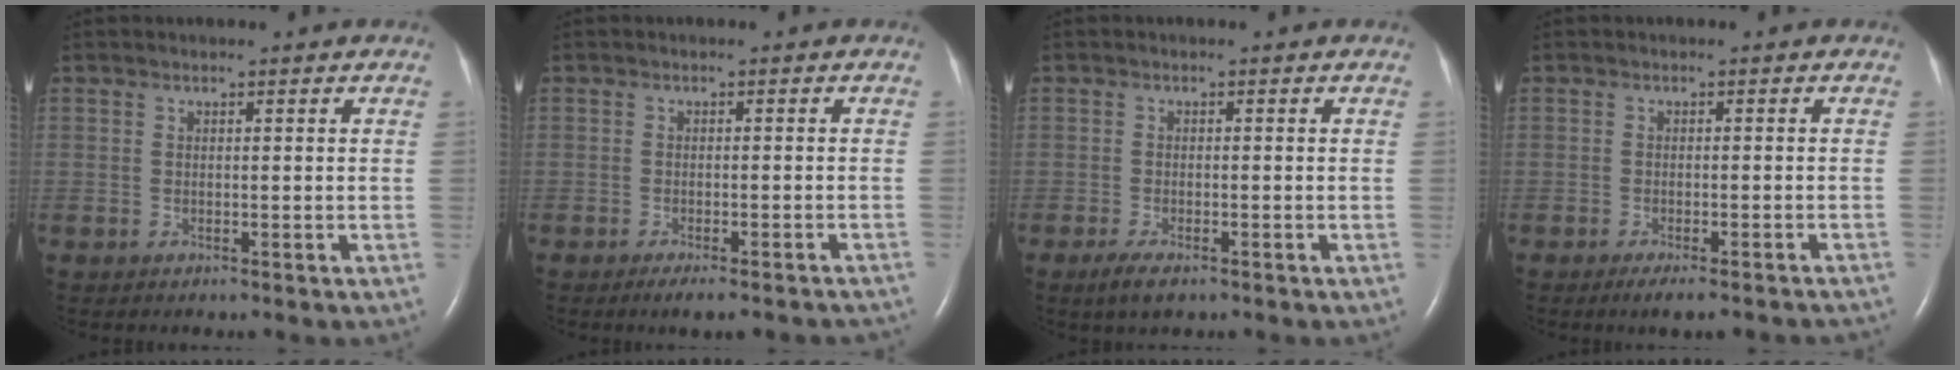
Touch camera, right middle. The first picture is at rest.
{"total": 8.4, "force": [-7.3, 1.4, 4.0], "torque": [-0.038, -0.004, -0.089]}
{"total": 3.0, "force": [-1.9, 0.9, 2.2], "torque": [-0.047, -0.006, -0.035]}
{"total": 8.4, "force": [-7.2, 1.2, 4.0], "torque": [-0.040, -0.007, -0.092]}